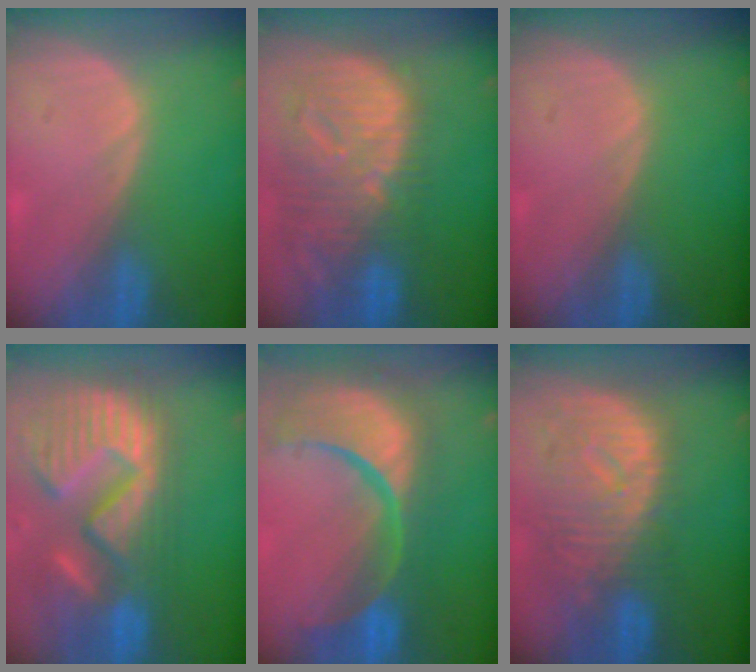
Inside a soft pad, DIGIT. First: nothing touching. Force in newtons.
{"total": 12.9, "press": 11.2, "slide": 6.4}
{"total": 0.0}
{"total": 15.1, "press": 12.6, "slide": 8.3}
{"total": 14.8, "press": 11.7, "slide": 9.0}
{"total": 10.9, "press": 9.7, "slide": 5.0}